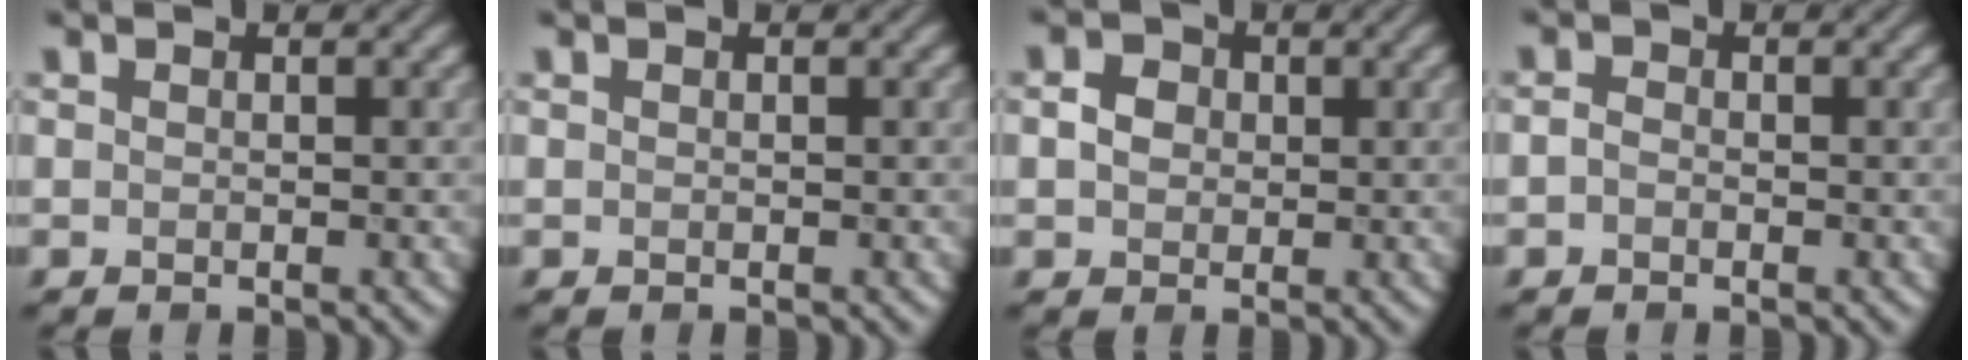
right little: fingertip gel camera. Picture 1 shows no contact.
{"total": 0.0}
{"total": 2.2, "force": [0.2, 1.8, 1.1], "torque": [-0.022, 0.003, 0.000]}
{"total": 0.8, "force": [-0.4, 0.5, 0.5], "torque": [-0.012, 0.000, -0.010]}